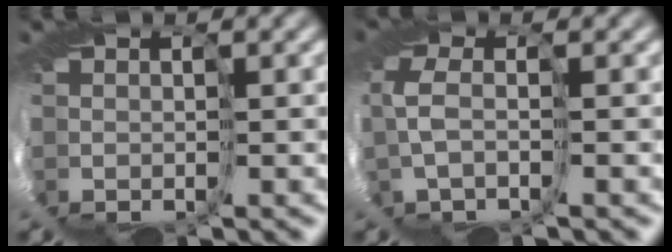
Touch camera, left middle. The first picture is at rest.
{"total": 1.5, "force": [0.2, 0.2, 1.5], "torque": [-0.074, 0.004, -0.011]}